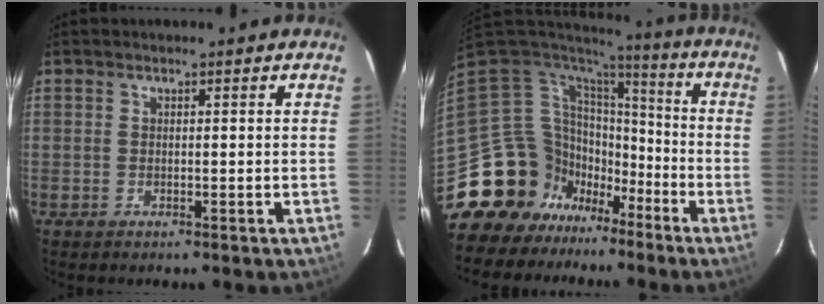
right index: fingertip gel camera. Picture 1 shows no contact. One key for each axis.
{"total": 16.5, "fx": -10.6, "fy": 12.4, "fz": 2.6, "tx": -0.083, "ty": 0.043, "tz": -0.178}